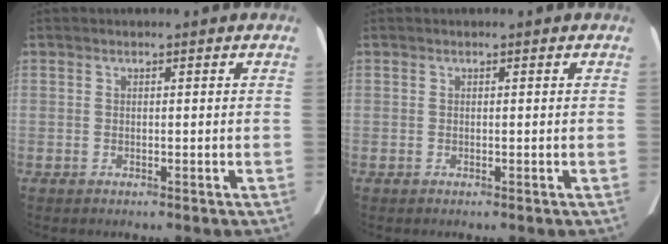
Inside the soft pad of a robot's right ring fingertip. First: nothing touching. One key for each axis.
{"total": 0.0}